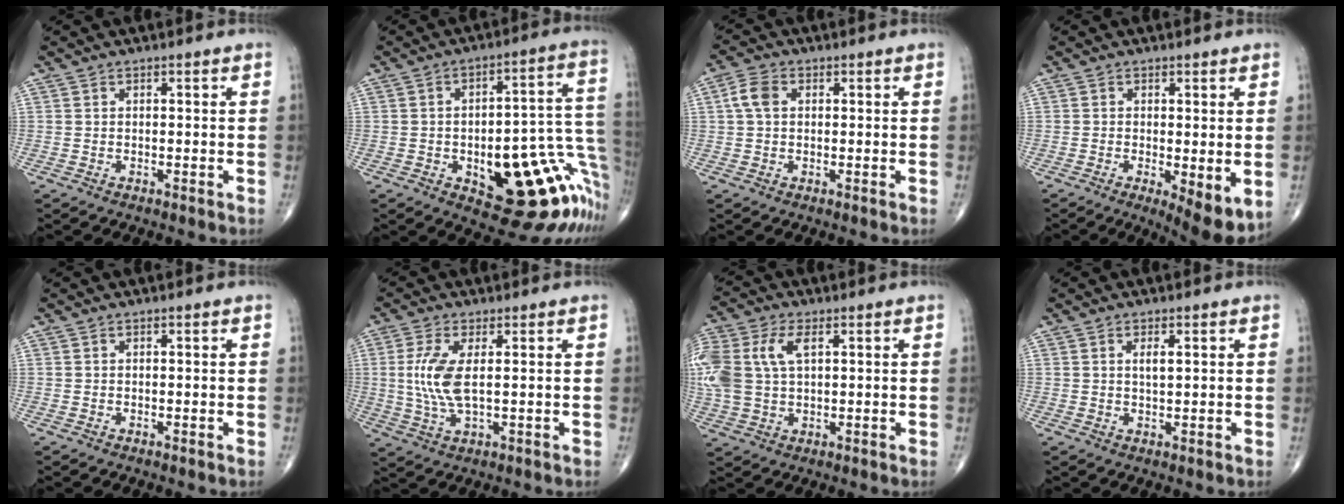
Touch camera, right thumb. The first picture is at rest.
{"total": 23.7, "force": [-8.5, 9.7, 19.9], "torque": [-0.168, 0.063, -0.092]}
{"total": 4.0, "force": [0.7, 2.8, 2.9], "torque": [-0.063, 0.012, 0.011]}
{"total": 7.0, "force": [-1.4, 2.1, 6.6], "torque": [-0.100, -0.023, -0.020]}
{"total": 0.0}
{"total": 7.8, "force": [0.8, 2.6, 7.2], "torque": [-0.176, -0.008, 0.020]}
{"total": 15.7, "force": [4.0, 9.6, 11.8], "torque": [-0.311, 0.019, 0.077]}
{"total": 2.1, "force": [0.8, 0.6, 1.9], "torque": [-0.034, -0.004, 0.014]}